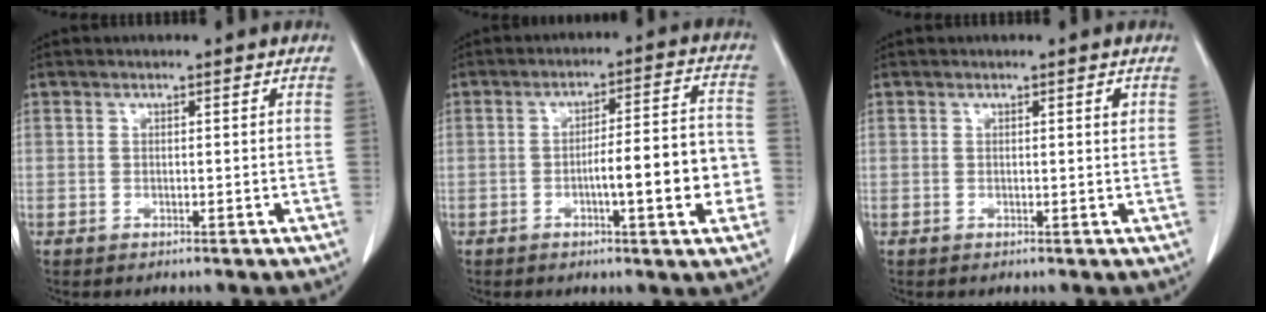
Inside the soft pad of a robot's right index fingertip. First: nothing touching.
{"total": 10.7, "force": [-2.7, 1.5, 10.3], "torque": [-0.144, 0.020, -0.037]}
{"total": 0.7, "force": [0.3, 0.0, 0.7], "torque": [-0.010, 0.000, 0.004]}